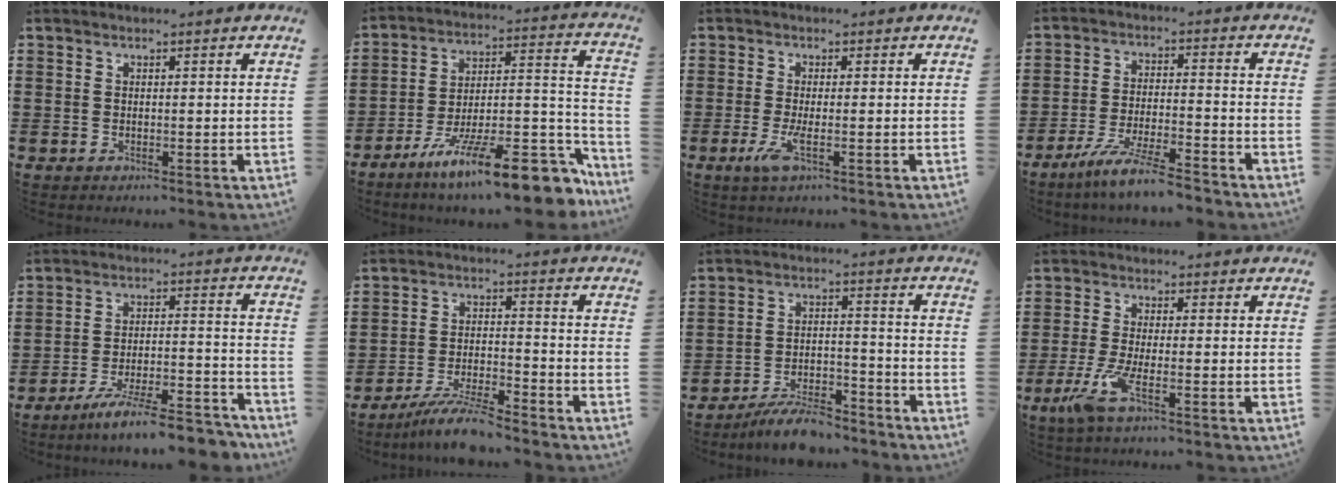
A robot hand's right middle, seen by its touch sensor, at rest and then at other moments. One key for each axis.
{"total": 17.0, "fx": -11.8, "fy": 3.0, "fz": 11.9, "tx": -0.170, "ty": 0.040, "tz": -0.193}
{"total": 3.4, "fx": -0.9, "fy": 0.4, "fz": 3.2, "tx": -0.070, "ty": -0.012, "tz": -0.019}
{"total": 7.1, "fx": -6.1, "fy": -0.1, "fz": 3.7, "tx": -0.082, "ty": -0.014, "tz": -0.118}
{"total": 9.1, "fx": -7.9, "fy": 0.1, "fz": 4.5, "tx": -0.073, "ty": 0.006, "tz": -0.148}
{"total": 6.9, "fx": -6.2, "fy": 0.2, "fz": 3.0, "tx": -0.065, "ty": -0.008, "tz": -0.117}
{"total": 6.8, "fx": -6.4, "fy": 1.1, "fz": 2.2, "tx": -0.037, "ty": 0.011, "tz": -0.120}
{"total": 5.1, "fx": -2.3, "fy": 0.7, "fz": 4.5, "tx": -0.110, "ty": -0.018, "tz": -0.048}